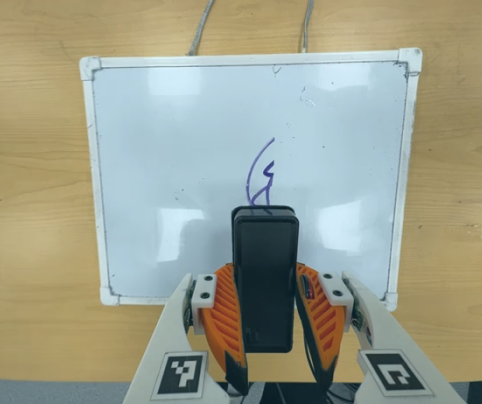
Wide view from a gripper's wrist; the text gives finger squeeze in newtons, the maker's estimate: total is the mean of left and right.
{"total": 7.0, "left": 5.4, "right": 8.6}